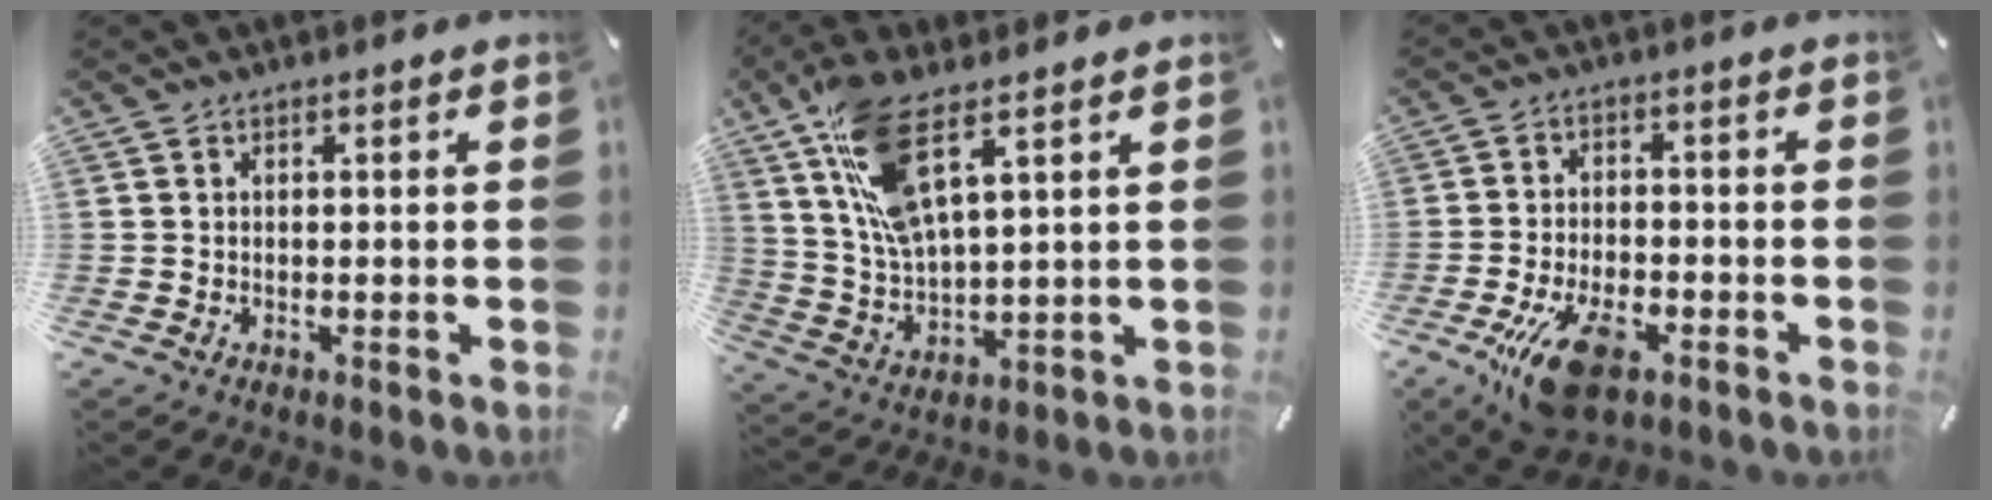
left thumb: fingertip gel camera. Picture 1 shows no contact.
{"total": 13.1, "force": [7.2, 4.2, 10.1], "torque": [-0.220, -0.021, 0.131]}
{"total": 11.6, "force": [-5.8, 5.6, 8.3], "torque": [-0.171, 0.017, -0.103]}